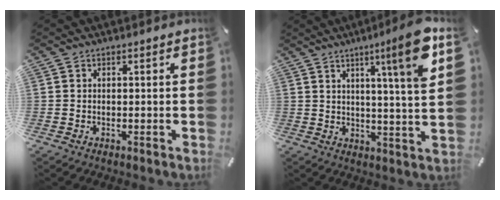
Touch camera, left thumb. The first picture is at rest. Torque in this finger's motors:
{"motor_torque": [0.48, 0.69, 0.25, -0.18, 0.33]}